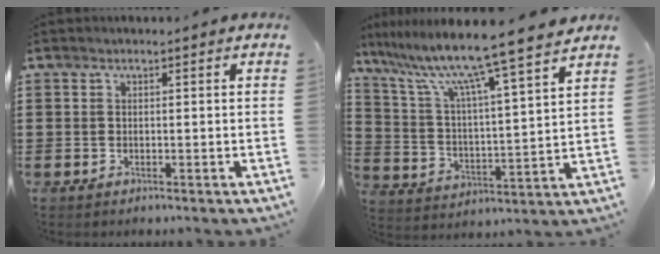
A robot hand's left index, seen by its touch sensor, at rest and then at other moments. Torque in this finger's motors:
{"motor_torque": [0.78, -1.36, 1.05, 0.21]}